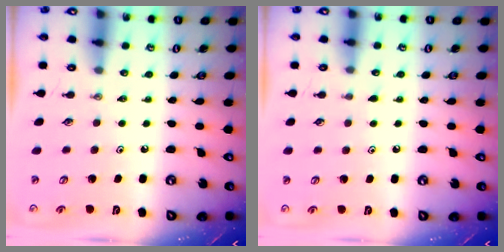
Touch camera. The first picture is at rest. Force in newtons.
{"total": 3.8, "press": 3.7, "slide": 0.4}